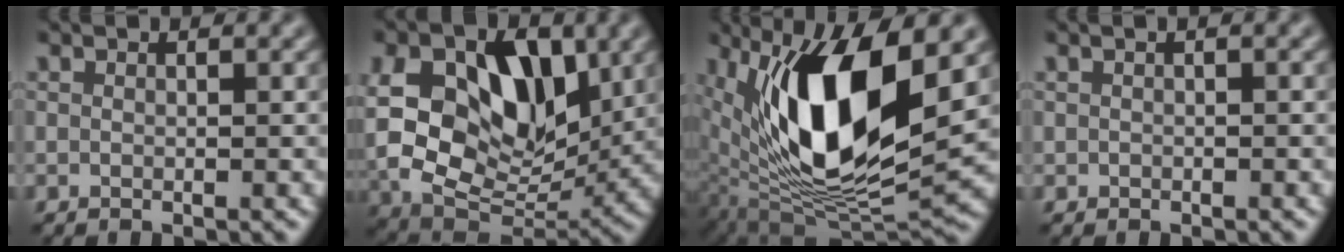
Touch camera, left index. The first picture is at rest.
{"total": 12.9, "force": [2.6, 8.7, 9.1], "torque": [-0.166, -0.005, 0.059]}
{"total": 13.0, "force": [2.9, 5.5, 11.4], "torque": [-0.208, -0.020, 0.060]}
{"total": 0.0}